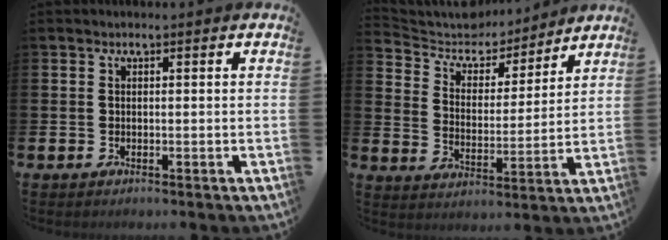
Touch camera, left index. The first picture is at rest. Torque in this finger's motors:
{"motor_torque": [1.07, -1.07, 0.33, 0.03]}